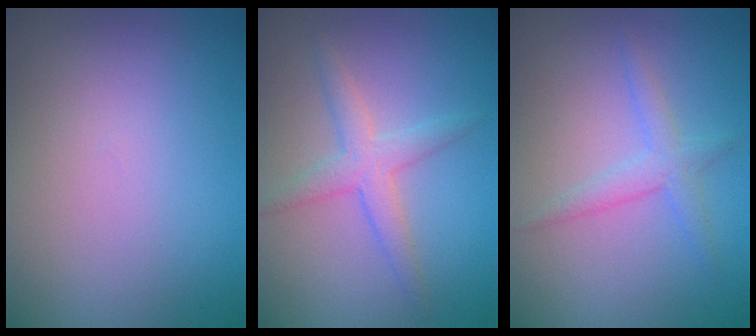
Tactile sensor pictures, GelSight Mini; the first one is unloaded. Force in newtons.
{"total": 2.7, "press": 2.7, "slide": 0.1}
{"total": 1.3, "press": 1.3, "slide": 0.1}